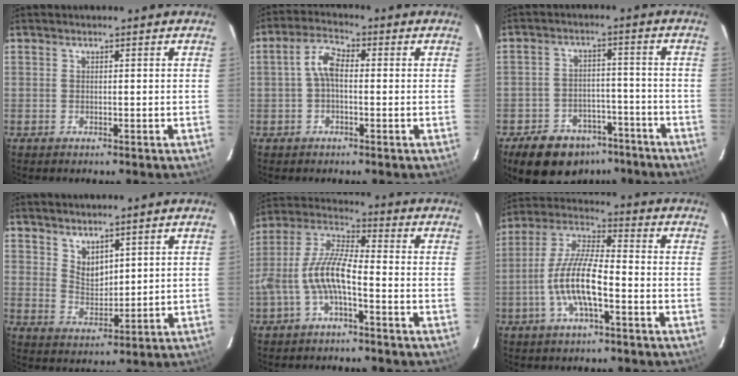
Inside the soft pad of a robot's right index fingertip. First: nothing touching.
{"total": 4.4, "force": [-0.3, 2.2, 3.8], "torque": [-0.080, 0.018, -0.007]}
{"total": 14.0, "force": [-10.1, 8.1, 5.4], "torque": [-0.129, 0.015, -0.130]}
{"total": 4.8, "force": [3.7, 2.2, 2.0], "torque": [-0.028, -0.006, 0.074]}
{"total": 9.3, "force": [-3.4, 2.6, 8.2], "torque": [-0.185, 0.013, -0.063]}
{"total": 11.5, "force": [-3.9, 2.8, 10.5], "torque": [-0.221, 0.000, -0.075]}